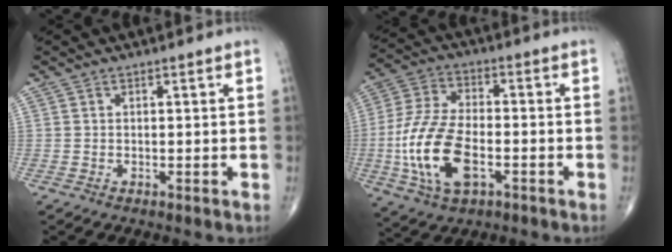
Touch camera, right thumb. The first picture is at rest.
{"total": 15.7, "force": [-4.0, 8.2, 12.8], "torque": [-0.266, 0.014, -0.074]}